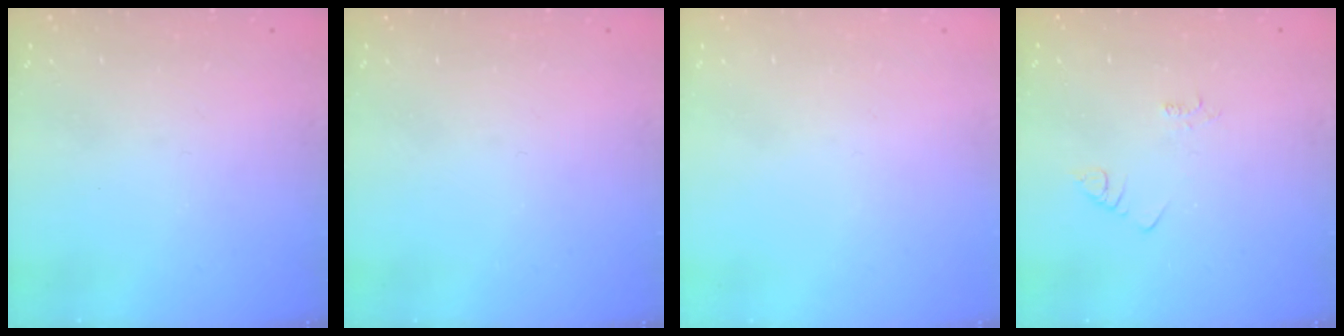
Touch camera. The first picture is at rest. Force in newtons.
{"total": 0.0}
{"total": 1.9, "press": 1.9, "slide": 0.1}
{"total": 1.9, "press": 1.9, "slide": 0.3}